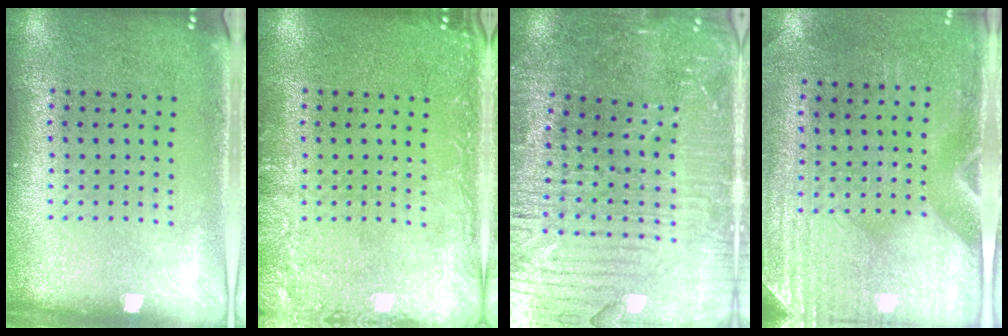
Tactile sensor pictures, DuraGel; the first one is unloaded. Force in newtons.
{"total": 2.4, "press": 2.4, "slide": 0.4}
{"total": 4.1, "press": 3.9, "slide": 1.1}
{"total": 3.0, "press": 2.6, "slide": 1.5}